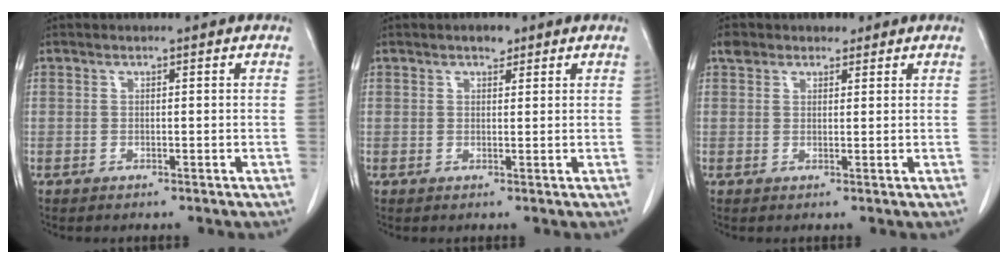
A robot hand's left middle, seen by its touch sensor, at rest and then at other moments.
{"total": 1.5, "force": [1.1, 0.7, 0.8], "torque": [-0.014, 0.000, 0.016]}
{"total": 3.0, "force": [2.1, 2.0, 0.6], "torque": [-0.009, 0.012, 0.033]}